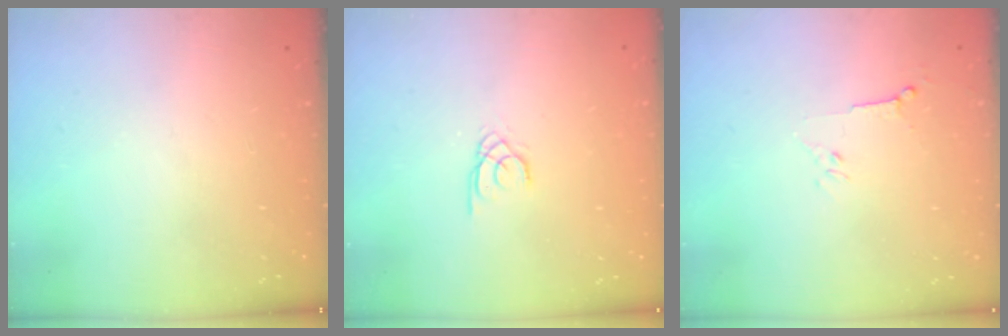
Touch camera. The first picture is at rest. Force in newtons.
{"total": 1.3, "press": 1.3, "slide": 0.1}
{"total": 3.5, "press": 3.4, "slide": 0.8}